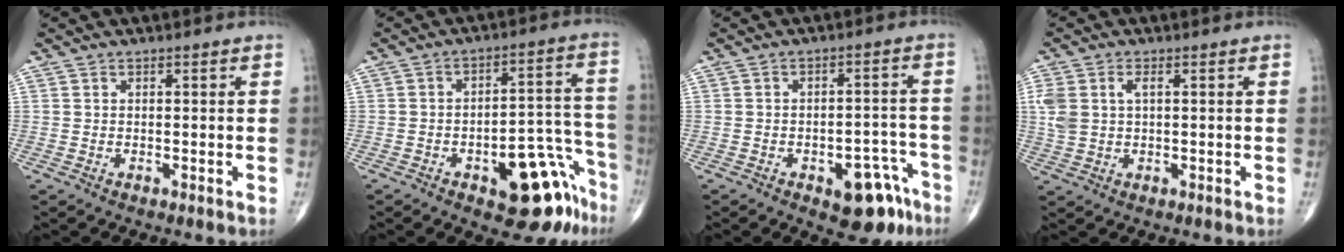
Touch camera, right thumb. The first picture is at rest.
{"total": 15.2, "force": [-8.5, 6.5, 10.8], "torque": [-0.083, 0.083, -0.106]}
{"total": 10.2, "force": [-5.7, 4.9, 6.8], "torque": [-0.056, 0.046, -0.067]}
{"total": 5.6, "force": [1.2, 3.3, 4.4], "torque": [-0.117, 0.014, 0.028]}